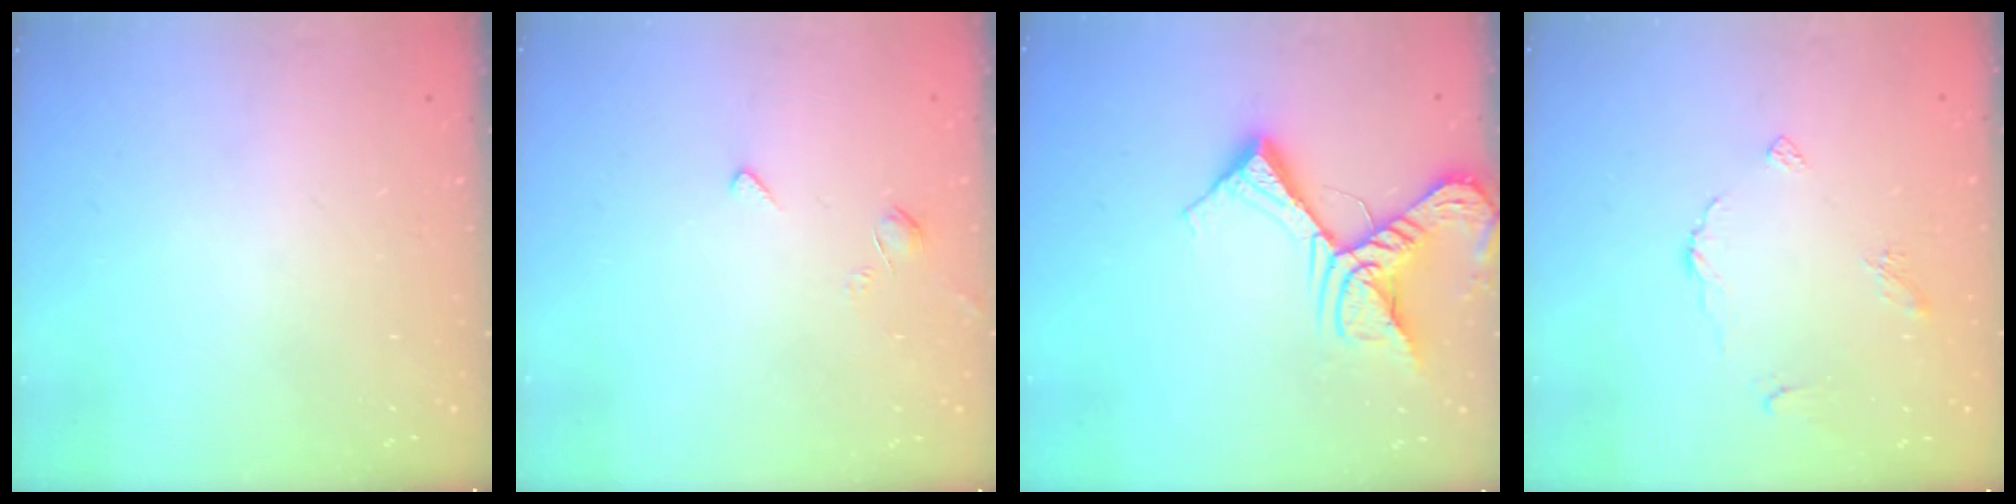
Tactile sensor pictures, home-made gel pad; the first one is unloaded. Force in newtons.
{"total": 2.0, "press": 2.0, "slide": 0.5}
{"total": 17.6, "press": 17.4, "slide": 2.2}
{"total": 5.8, "press": 5.7, "slide": 0.6}